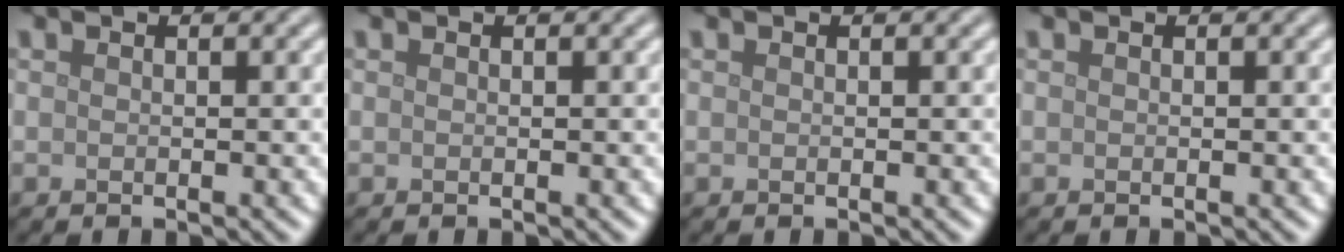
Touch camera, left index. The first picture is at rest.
{"total": 0.0}
{"total": 0.0}
{"total": 0.0}